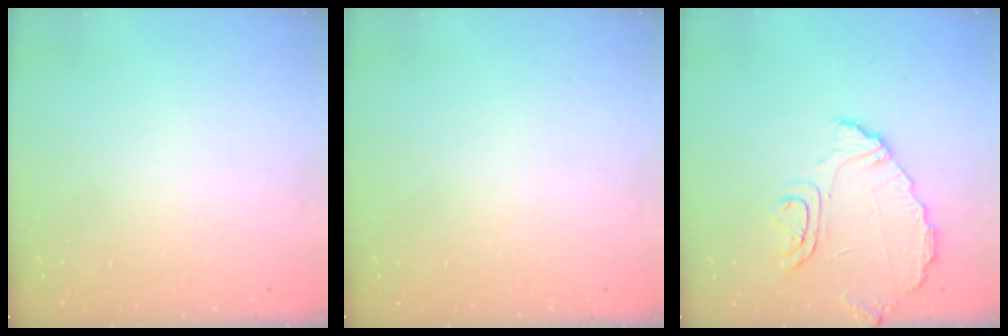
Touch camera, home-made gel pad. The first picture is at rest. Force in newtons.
{"total": 0.0}
{"total": 9.0, "press": 9.0, "slide": 1.1}